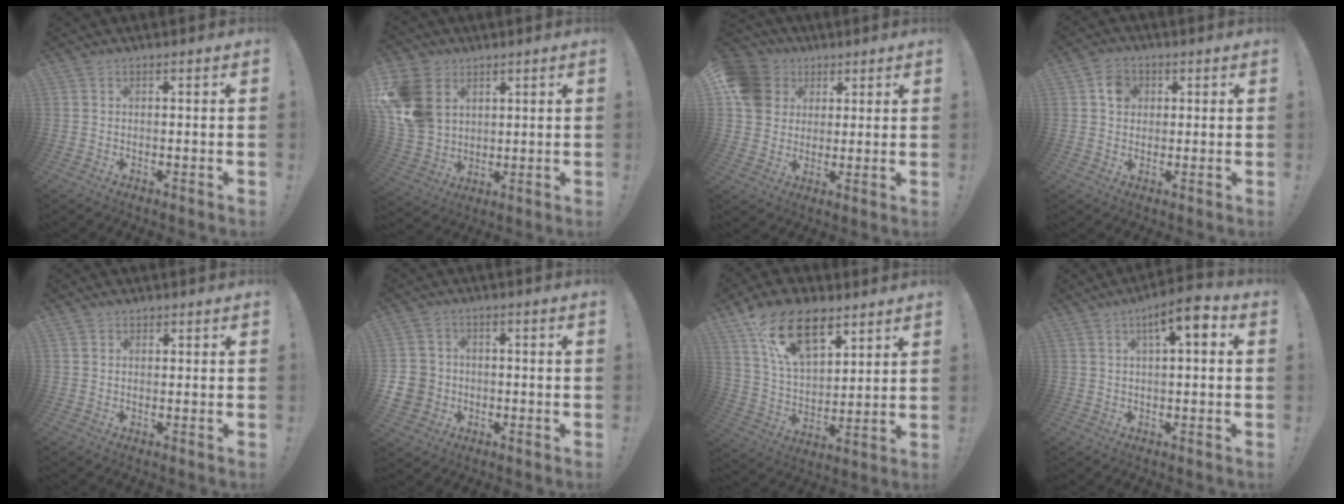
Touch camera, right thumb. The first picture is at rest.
{"total": 15.9, "force": [5.3, 12.4, 8.4], "torque": [-0.168, -0.021, 0.107]}
{"total": 11.8, "force": [3.6, 10.4, 4.4], "torque": [-0.064, -0.011, 0.076]}
{"total": 5.5, "force": [1.7, 4.8, 2.2], "torque": [-0.026, 0.003, 0.029]}
{"total": 1.3, "force": [0.8, 1.0, 0.3], "torque": [0.003, -0.002, 0.012]}
{"total": 8.2, "force": [-1.8, 7.5, 2.8], "torque": [-0.057, 0.017, -0.028]}
{"total": 18.2, "force": [10.6, 10.1, 10.8], "torque": [-0.191, -0.056, 0.193]}
{"total": 6.9, "force": [2.5, 1.7, 6.2], "torque": [-0.088, -0.014, 0.035]}